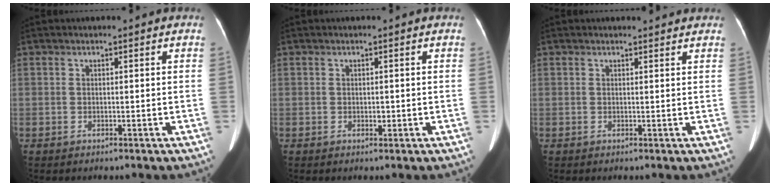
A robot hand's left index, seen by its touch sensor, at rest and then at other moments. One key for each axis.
{"total": 0.7, "fx": 0.0, "fy": 0.5, "fz": 0.4, "tx": -0.006, "ty": 0.000, "tz": -0.002}
{"total": 2.3, "fx": 2.3, "fy": 0.5, "fz": 0.4, "tx": -0.010, "ty": 0.003, "tz": 0.024}